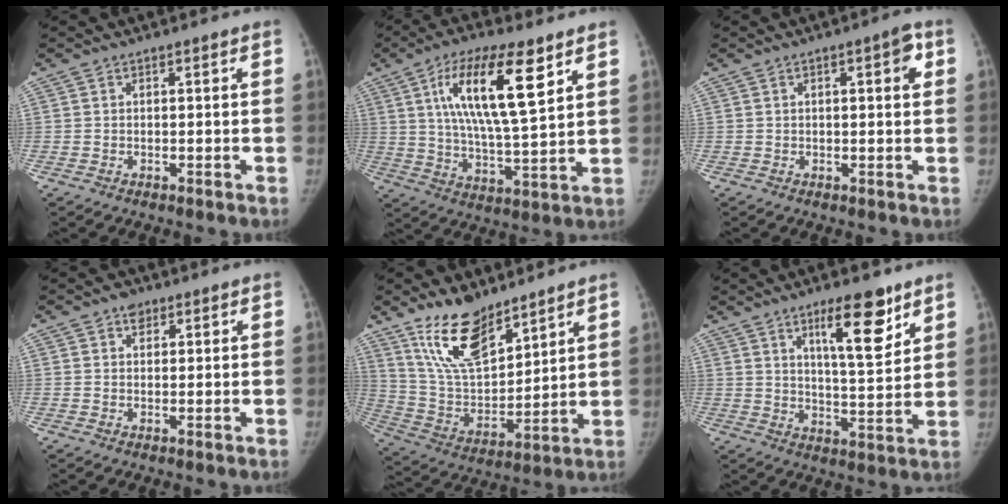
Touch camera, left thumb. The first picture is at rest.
{"total": 17.1, "force": [7.3, 4.9, 14.6], "torque": [-0.251, -0.027, 0.129]}
{"total": 3.8, "force": [1.2, 1.2, 3.3], "torque": [-0.034, 0.003, 0.012]}
{"total": 2.3, "force": [1.4, 1.6, 0.9], "torque": [0.001, -0.004, 0.016]}
{"total": 15.8, "force": [11.4, 6.4, 8.9], "torque": [-0.126, -0.069, 0.228]}
{"total": 12.0, "force": [7.2, 3.3, 9.0], "torque": [-0.116, -0.049, 0.117]}